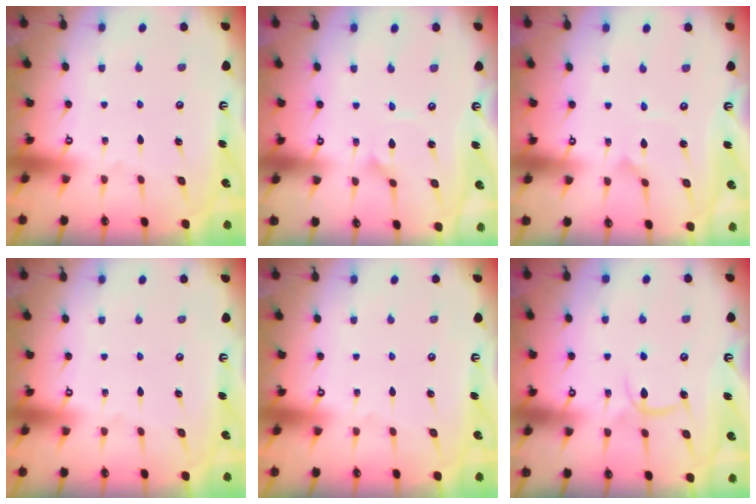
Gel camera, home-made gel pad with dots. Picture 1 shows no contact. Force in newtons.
{"total": 1.5, "press": 1.5, "slide": 0.0}
{"total": 1.9, "press": 1.9, "slide": 0.2}
{"total": 0.0}
{"total": 0.0}
{"total": 6.9, "press": 6.8, "slide": 0.9}